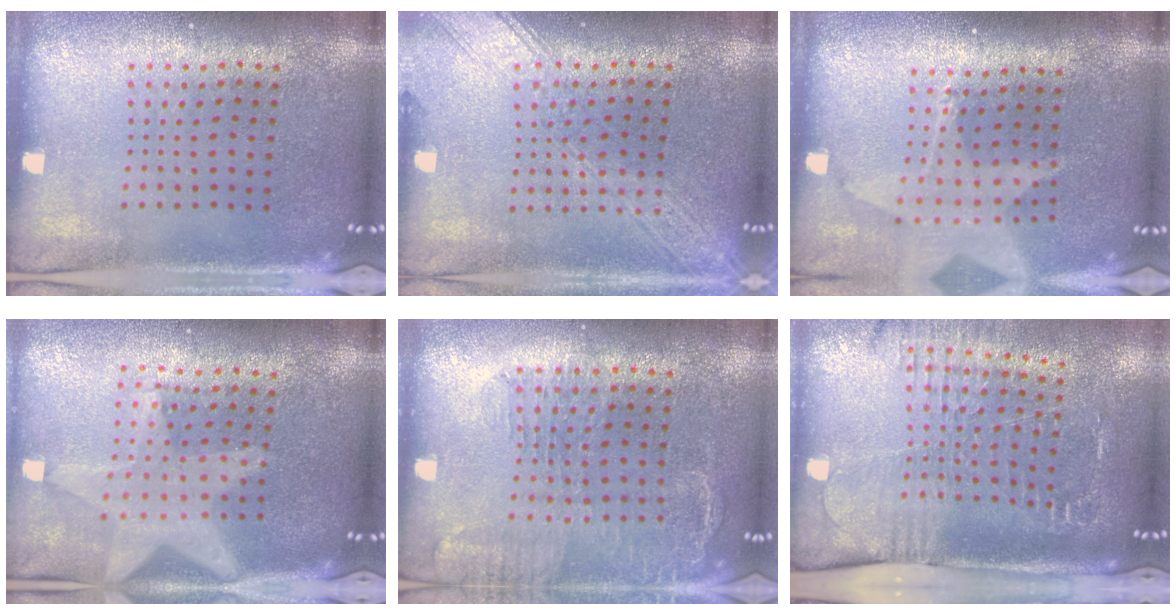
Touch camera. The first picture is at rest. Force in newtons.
{"total": 3.4, "press": 3.3, "slide": 0.5}
{"total": 2.0, "press": 1.6, "slide": 1.3}
{"total": 2.2, "press": 1.7, "slide": 1.3}
{"total": 1.7, "press": 1.4, "slide": 0.8}
{"total": 2.5, "press": 2.1, "slide": 1.3}